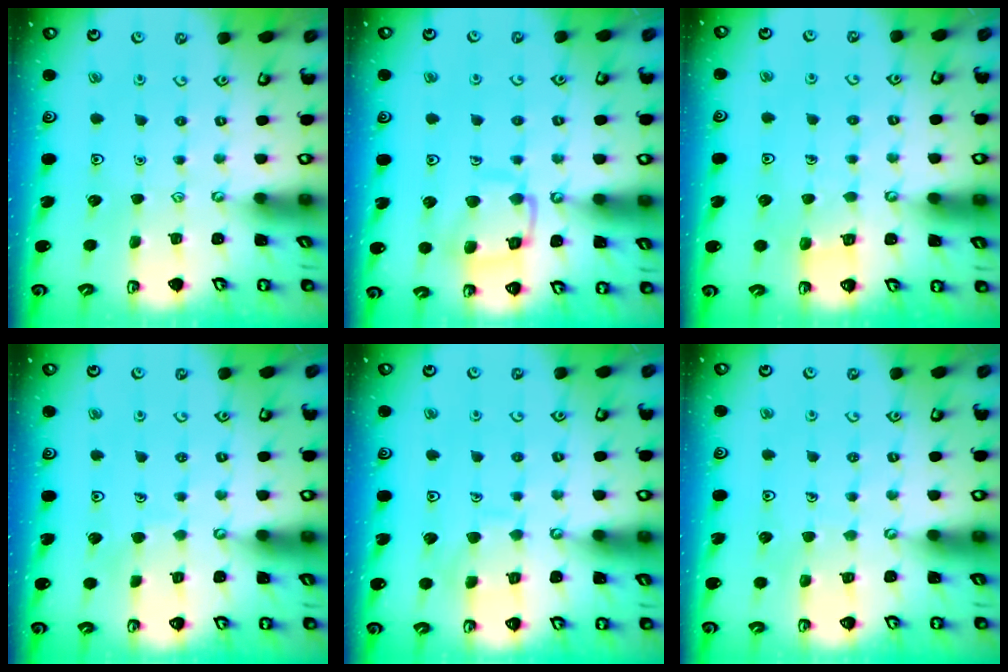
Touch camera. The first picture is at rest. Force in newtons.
{"total": 12.6, "press": 12.6, "slide": 1.2}
{"total": 3.8, "press": 3.8, "slide": 0.4}
{"total": 3.9, "press": 3.9, "slide": 0.2}
{"total": 7.2, "press": 7.1, "slide": 0.7}
{"total": 4.5, "press": 4.5, "slide": 0.3}